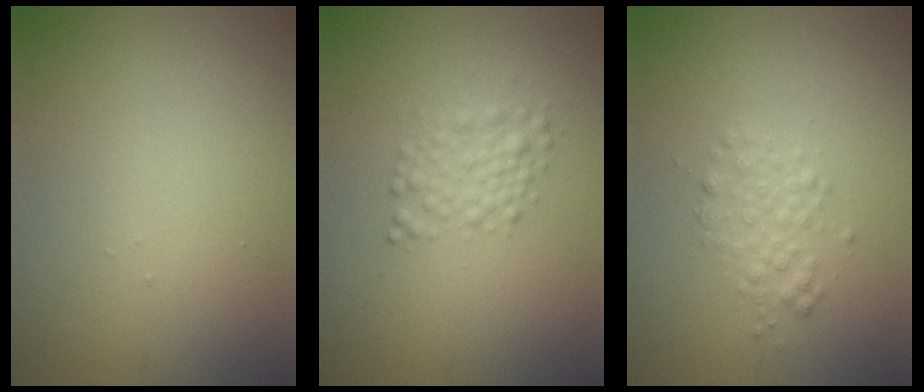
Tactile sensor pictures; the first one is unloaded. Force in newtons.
{"total": 2.4, "press": 2.4, "slide": 0.1}
{"total": 2.0, "press": 2.0, "slide": 0.0}